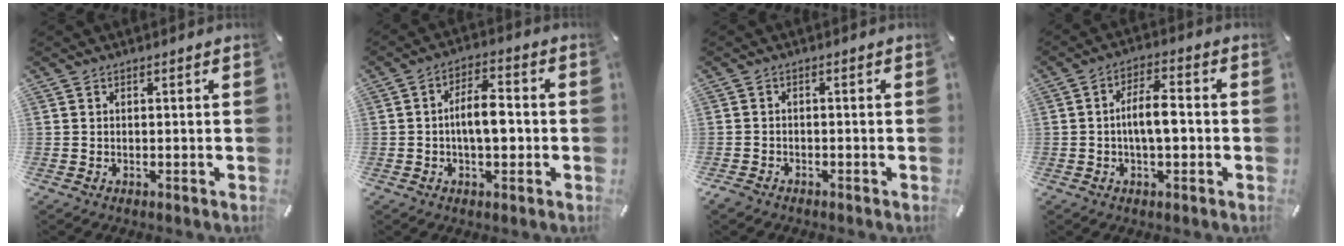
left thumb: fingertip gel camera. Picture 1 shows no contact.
{"total": 8.2, "force": [-1.0, 4.1, 7.0], "torque": [-0.111, 0.010, -0.021]}
{"total": 1.7, "force": [-1.3, 1.0, 0.5], "torque": [-0.016, 0.004, -0.031]}
{"total": 7.5, "force": [-1.0, 3.4, 6.7], "torque": [-0.115, 0.012, -0.020]}